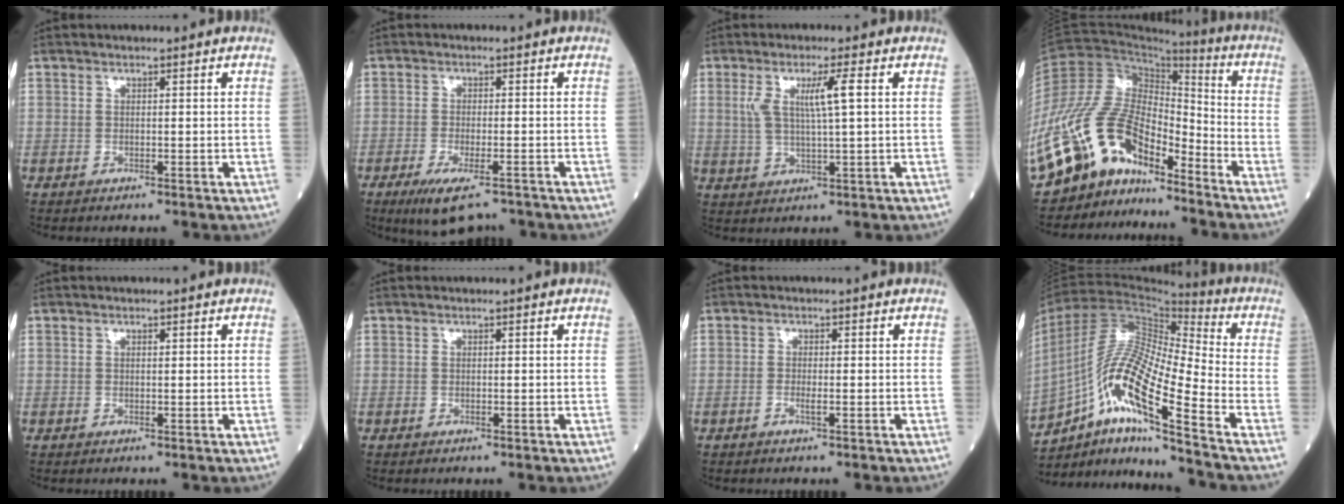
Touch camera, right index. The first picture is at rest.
{"total": 6.8, "force": [-5.0, 1.6, 4.4], "torque": [-0.072, -0.014, -0.081]}
{"total": 5.5, "force": [1.6, -0.1, 5.3], "torque": [-0.105, 0.004, 0.036]}
{"total": 19.3, "force": [-14.2, 8.6, 9.8], "torque": [-0.211, 0.051, -0.259]}
{"total": 0.0}
{"total": 0.0}
{"total": 1.0, "force": [-0.6, 0.1, 0.8], "torque": [-0.019, 0.000, -0.012]}
{"total": 15.8, "force": [-8.7, 1.0, 13.2], "torque": [-0.261, -0.001, -0.157]}